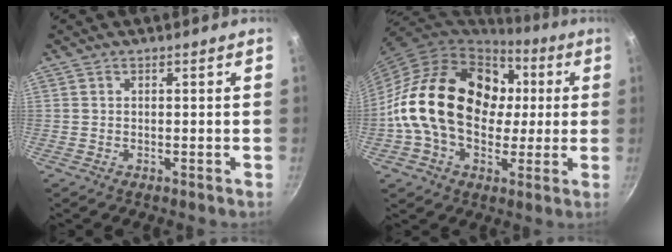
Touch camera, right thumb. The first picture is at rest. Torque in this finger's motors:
{"motor_torque": [-0.91, 2.55, 1.95, -0.82, 0.32]}